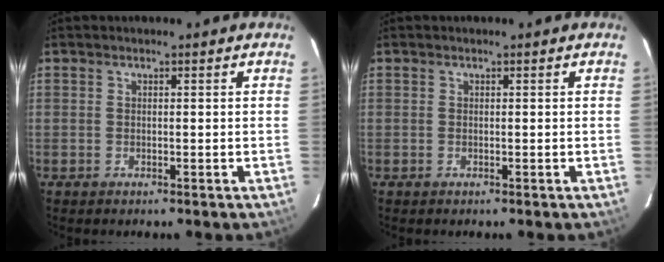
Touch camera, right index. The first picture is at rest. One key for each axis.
{"total": 0.0}